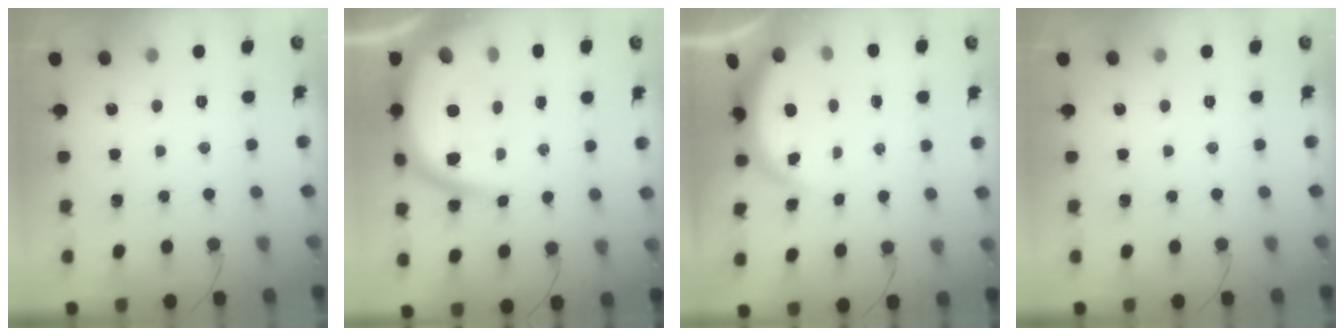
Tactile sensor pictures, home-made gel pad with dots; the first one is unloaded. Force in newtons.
{"total": 16.1, "press": 16.0, "slide": 1.7}
{"total": 3.9, "press": 3.6, "slide": 1.5}
{"total": 0.0}